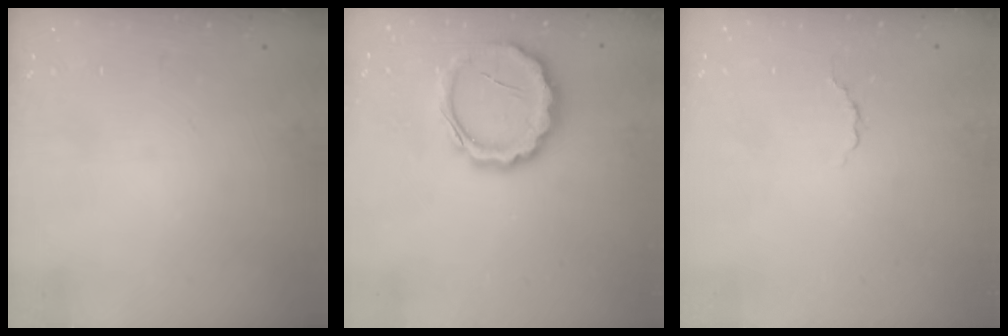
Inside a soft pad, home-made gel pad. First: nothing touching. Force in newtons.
{"total": 12.5, "press": 12.5, "slide": 1.1}
{"total": 1.8, "press": 1.6, "slide": 0.8}